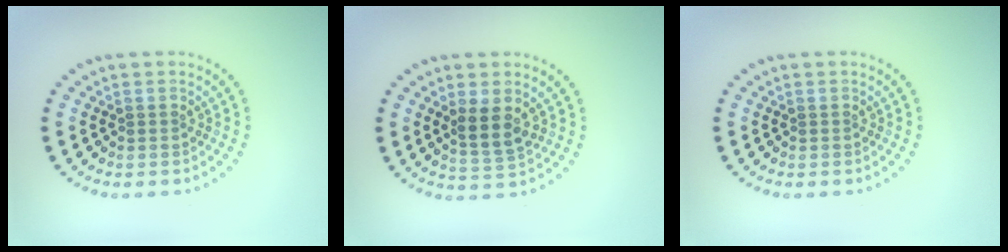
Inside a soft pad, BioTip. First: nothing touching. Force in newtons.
{"total": 2.7, "press": 2.5, "slide": 1.2}
{"total": 0.0}